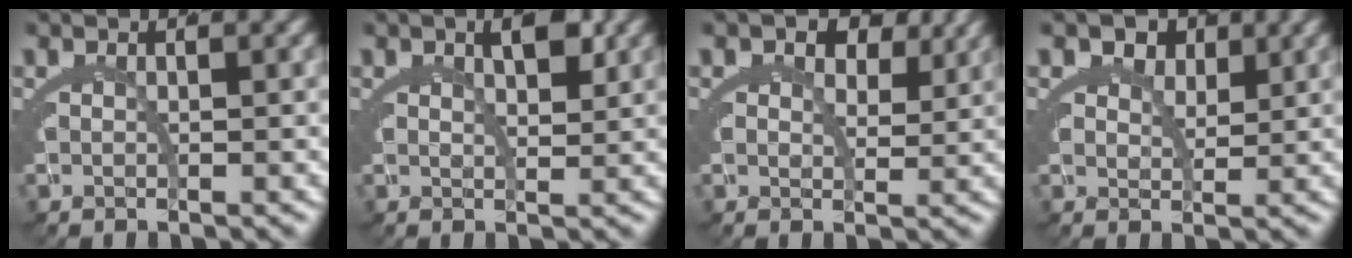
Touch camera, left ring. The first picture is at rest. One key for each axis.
{"total": 2.9, "fx": 1.2, "fy": 1.5, "fz": 2.1, "tx": -0.022, "ty": -0.002, "tz": 0.020}
{"total": 3.6, "fx": 1.3, "fy": 2.8, "fz": 1.9, "tx": -0.027, "ty": -0.020, "tz": 0.022}
{"total": 4.1, "fx": 1.7, "fy": 3.4, "fz": 1.6, "tx": -0.029, "ty": -0.016, "tz": 0.029}